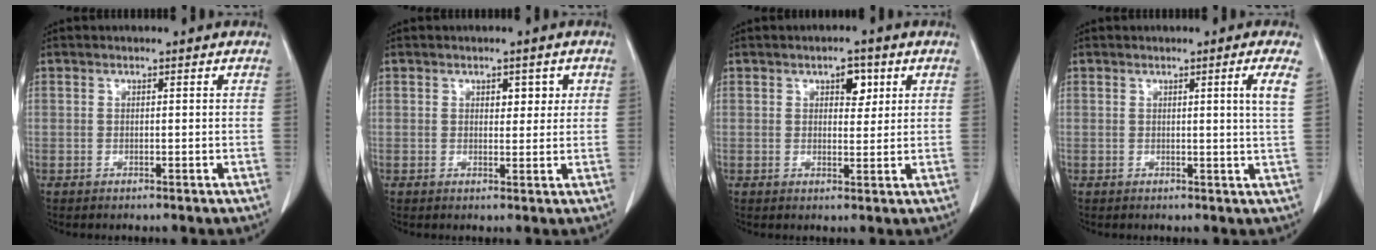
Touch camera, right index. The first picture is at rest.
{"total": 2.5, "force": [1.0, 1.5, 1.8], "torque": [-0.017, 0.003, 0.012]}
{"total": 3.4, "force": [1.6, 1.8, 2.4], "torque": [-0.031, 0.003, 0.022]}
{"total": 3.0, "force": [1.1, -1.0, 2.6], "torque": [-0.038, -0.010, 0.016]}